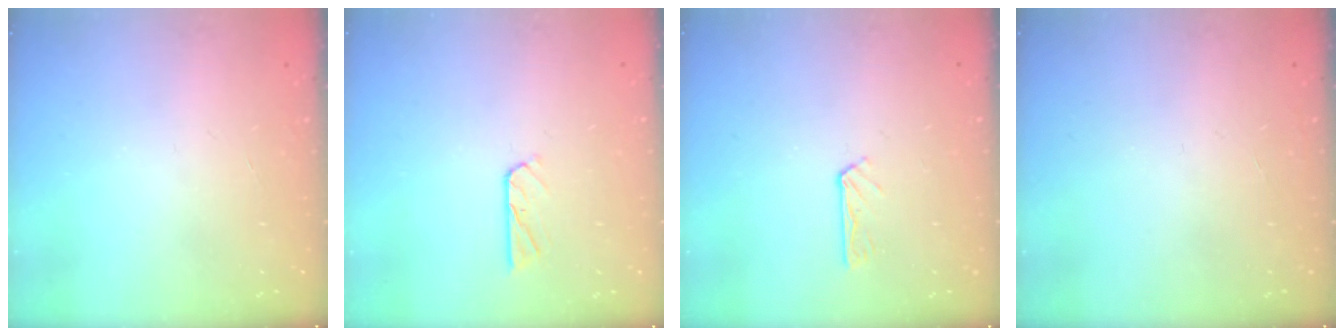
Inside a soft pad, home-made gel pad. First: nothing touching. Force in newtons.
{"total": 4.6, "press": 4.6, "slide": 0.6}
{"total": 2.9, "press": 2.9, "slide": 0.3}
{"total": 0.0}